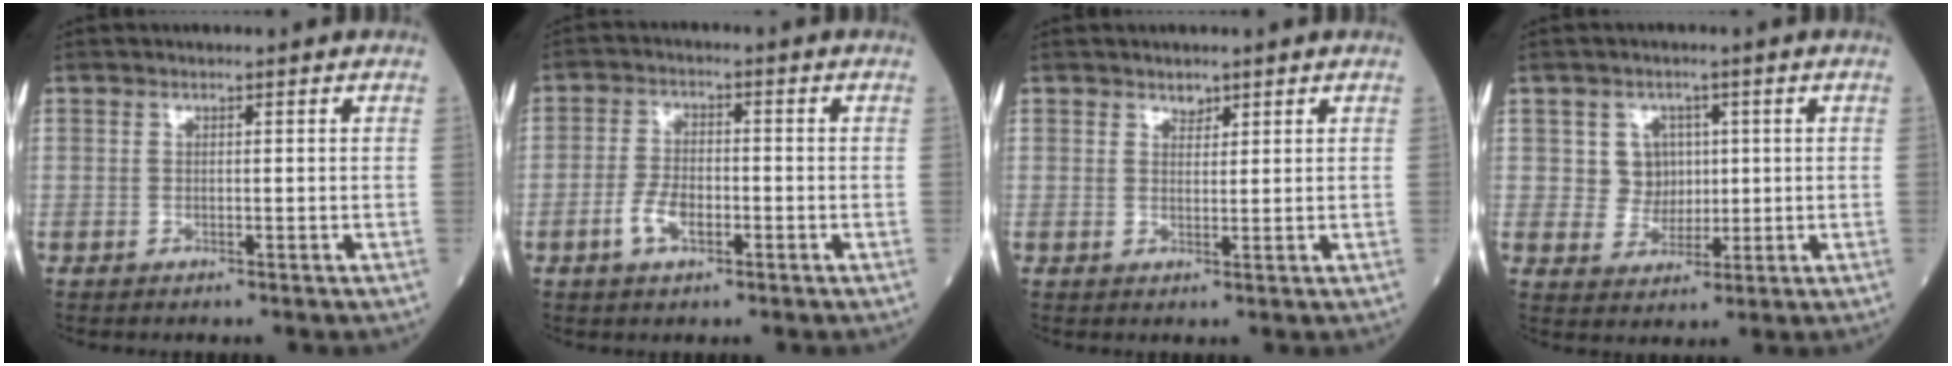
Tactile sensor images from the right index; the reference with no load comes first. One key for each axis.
{"total": 4.7, "fx": -2.0, "fy": 2.1, "fz": 3.7, "tx": -0.076, "ty": 0.003, "tz": -0.038}
{"total": 1.5, "fx": 1.1, "fy": 0.8, "fz": 0.5, "tx": -0.006, "ty": -0.003, "tz": 0.017}
{"total": 4.6, "fx": 1.0, "fy": 4.4, "fz": 0.9, "tx": -0.009, "ty": 0.010, "tz": 0.019}